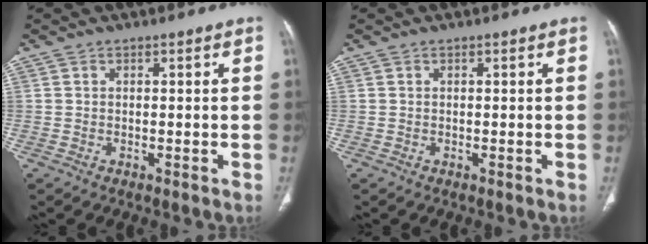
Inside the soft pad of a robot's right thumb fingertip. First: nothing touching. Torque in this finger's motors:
{"motor_torque": [-0.12, 0.13, -0.26, 0.15, 0.00]}